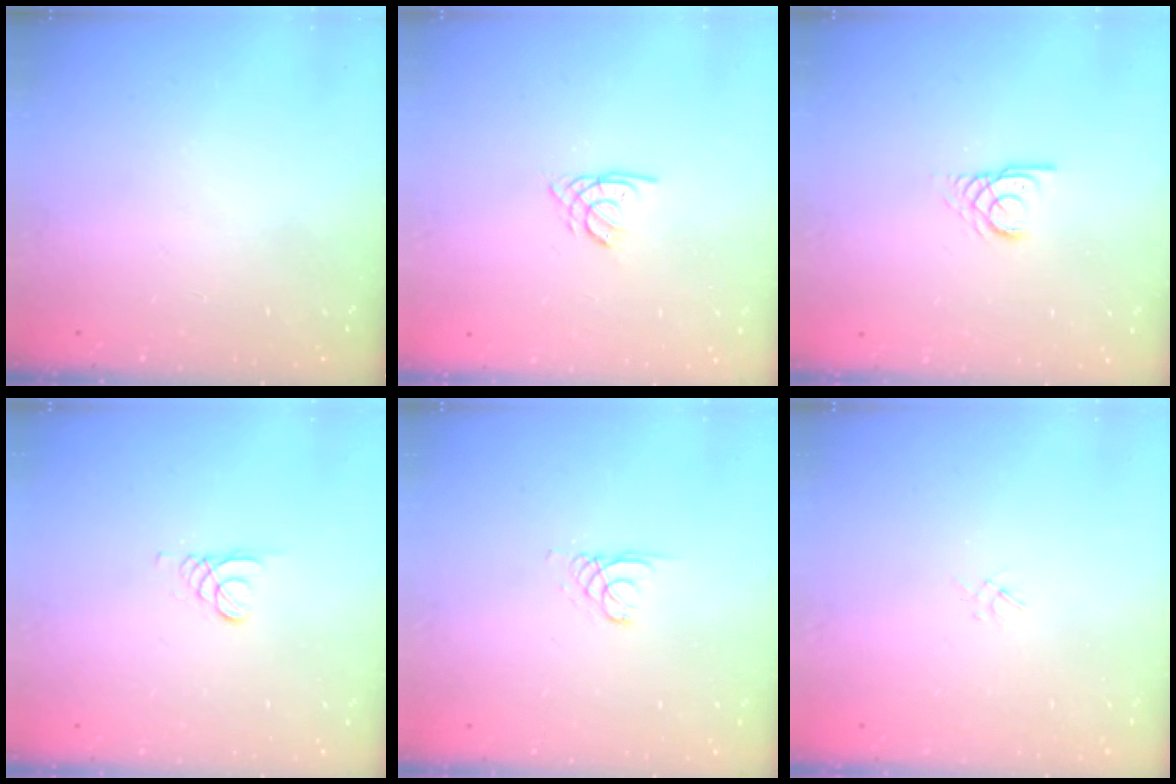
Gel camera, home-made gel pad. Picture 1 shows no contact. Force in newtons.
{"total": 1.8, "press": 1.8, "slide": 0.3}
{"total": 2.8, "press": 2.8, "slide": 0.1}
{"total": 1.5, "press": 1.5, "slide": 0.1}
{"total": 1.1, "press": 1.1, "slide": 0.1}
{"total": 1.0, "press": 0.9, "slide": 0.4}